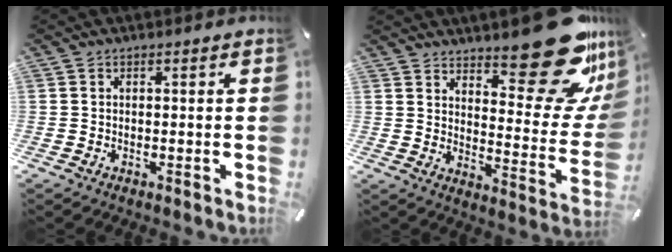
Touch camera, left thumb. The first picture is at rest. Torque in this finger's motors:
{"motor_torque": [2.76, 1.98, 0.40, -0.40, 0.19]}